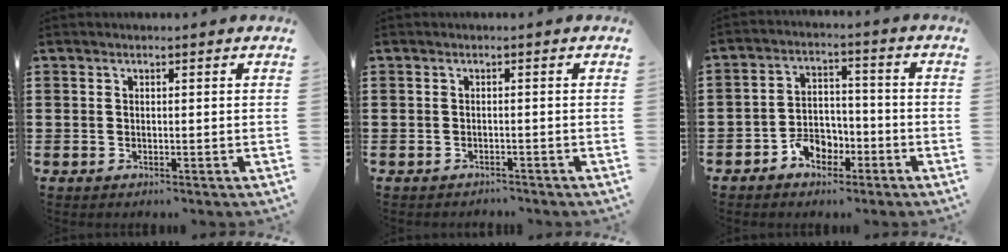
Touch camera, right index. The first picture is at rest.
{"total": 0.9, "force": [-0.9, 0.1, 0.0], "torque": [-0.003, -0.001, -0.020]}
{"total": 5.3, "force": [-3.1, 3.4, 2.5], "torque": [-0.054, 0.009, -0.059]}